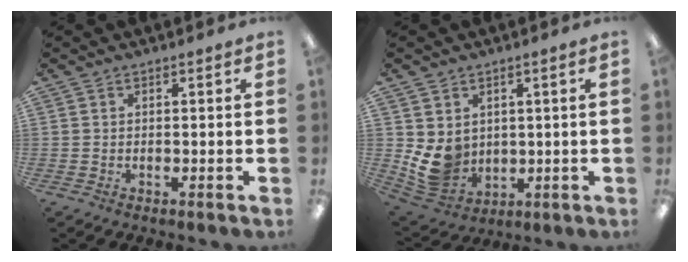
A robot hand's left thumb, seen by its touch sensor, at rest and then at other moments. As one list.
[{"total": 8.8, "force": [1.6, 7.6, 4.1], "torque": [-0.104, -0.016, 0.038]}]